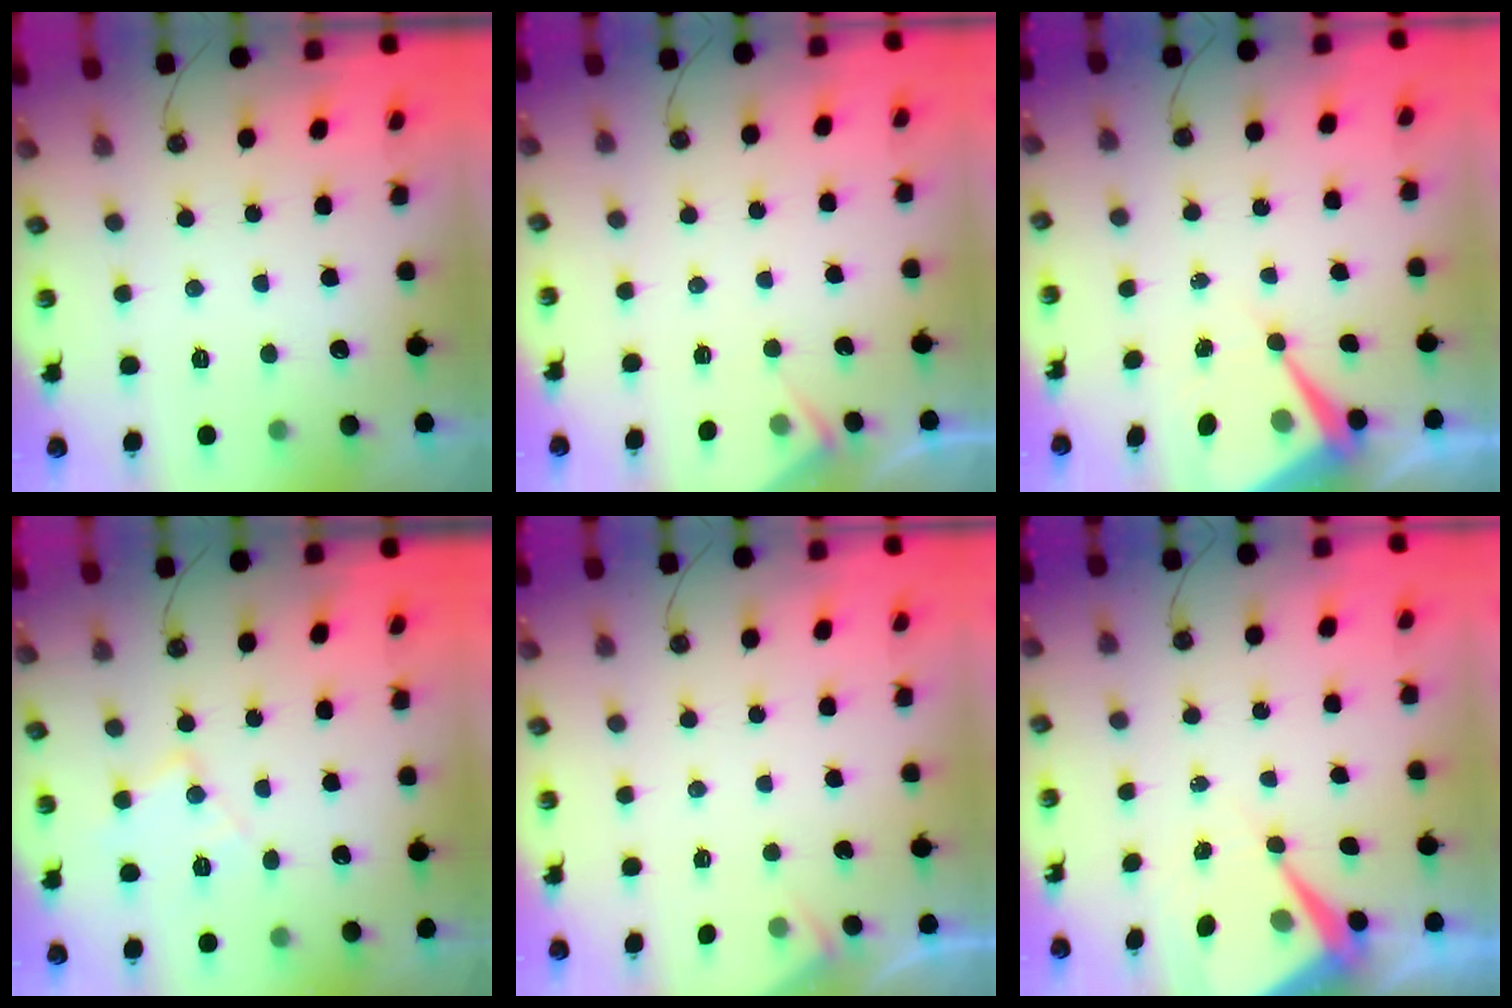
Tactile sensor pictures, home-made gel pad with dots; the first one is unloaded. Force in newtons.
{"total": 4.8, "press": 4.7, "slide": 0.6}
{"total": 8.9, "press": 8.9, "slide": 0.5}
{"total": 8.8, "press": 8.8, "slide": 0.7}
{"total": 2.5, "press": 2.5, "slide": 0.4}
{"total": 9.1, "press": 9.0, "slide": 1.0}